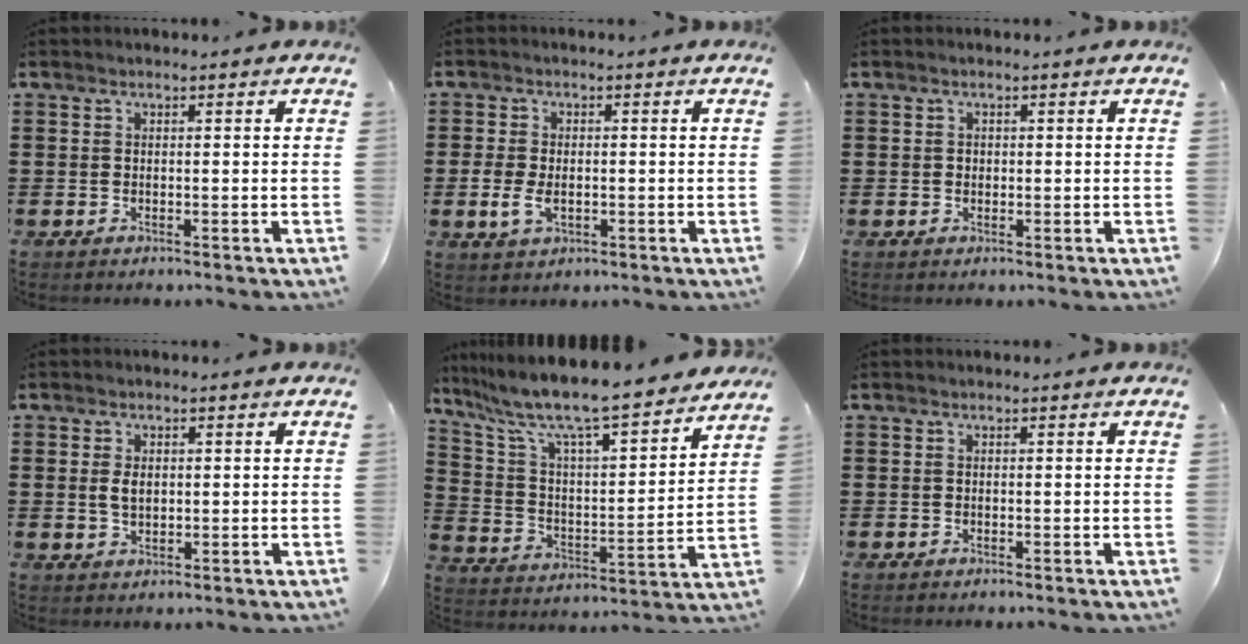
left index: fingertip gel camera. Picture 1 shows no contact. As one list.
[{"total": 3.4, "force": [-0.6, 2.0, 2.7], "torque": [-0.066, -0.001, -0.015]}, {"total": 0.6, "force": [0.1, 0.5, 0.2], "torque": [-0.007, 0.004, 0.002]}, {"total": 2.5, "force": [0.3, 1.5, 2.0], "torque": [-0.044, 0.006, 0.004]}, {"total": 9.2, "force": [8.0, 0.5, 4.5], "torque": [-0.125, -0.066, 0.129]}, {"total": 0.0}]